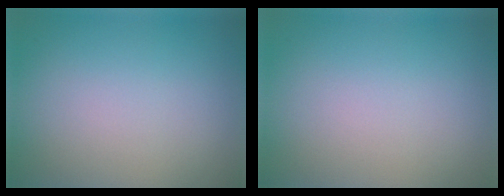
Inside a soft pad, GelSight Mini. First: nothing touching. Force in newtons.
{"total": 0.0}